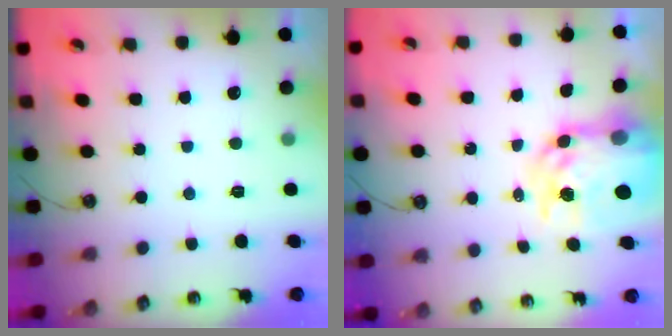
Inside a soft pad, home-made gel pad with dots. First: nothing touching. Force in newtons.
{"total": 11.9, "press": 11.9, "slide": 1.0}